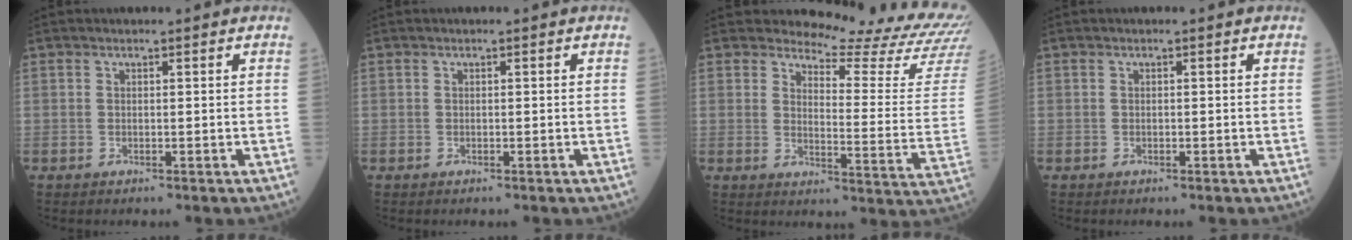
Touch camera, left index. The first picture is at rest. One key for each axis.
{"total": 0.0}
{"total": 16.6, "fx": 16.2, "fy": -0.4, "fz": 3.6, "tx": -0.046, "ty": -0.147, "tz": 0.169}
{"total": 0.0}